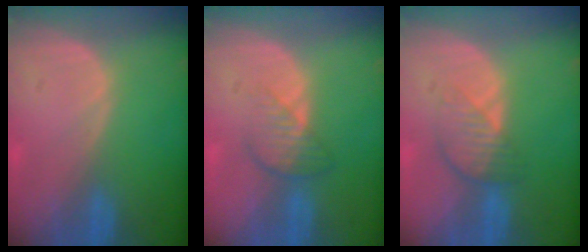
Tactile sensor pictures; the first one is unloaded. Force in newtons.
{"total": 3.8, "press": 3.4, "slide": 1.6}
{"total": 4.4, "press": 3.9, "slide": 2.0}